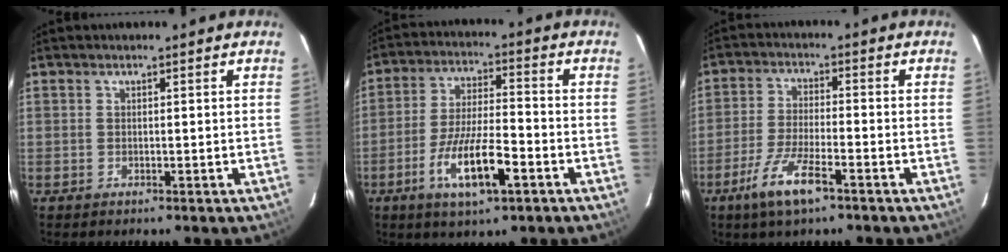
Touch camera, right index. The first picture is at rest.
{"total": 11.8, "force": [-5.5, 2.9, 10.0], "torque": [-0.199, -0.011, -0.096]}
{"total": 8.7, "force": [-5.3, 1.9, 6.7], "torque": [-0.147, -0.010, -0.102]}